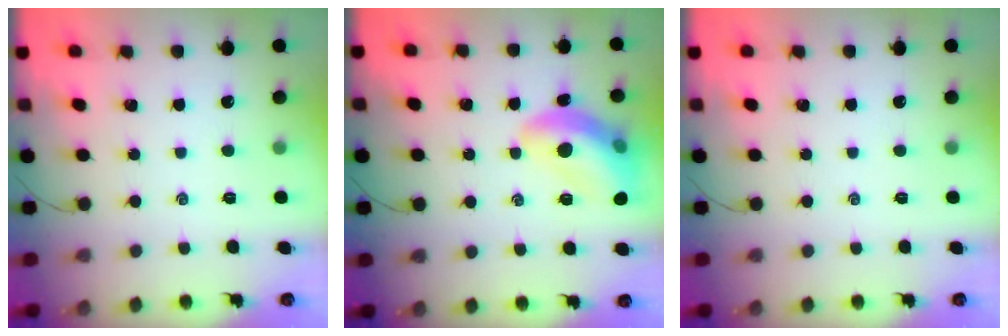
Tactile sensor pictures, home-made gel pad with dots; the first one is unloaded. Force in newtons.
{"total": 14.7, "press": 14.7, "slide": 1.3}
{"total": 0.0}